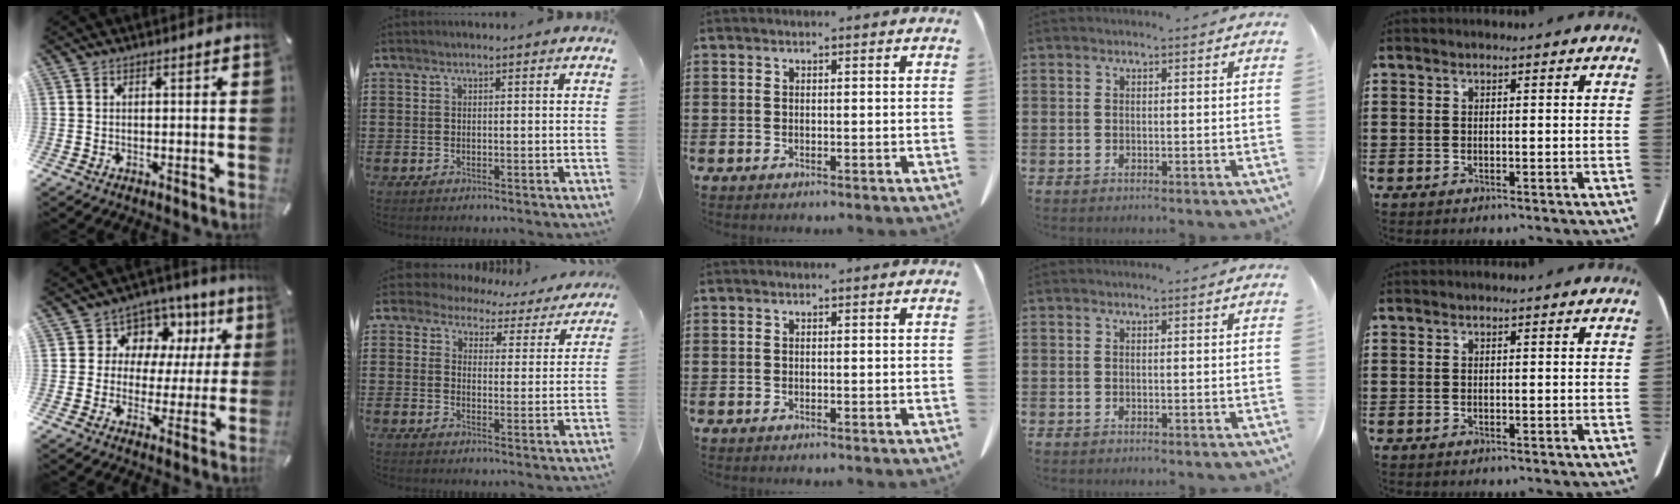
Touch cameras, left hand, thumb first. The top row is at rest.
{"thumb": {"total": 8.7, "force": [2.9, 8.0, 1.7], "torque": [-0.032, -0.029, 0.054]}, "index": {"total": 4.8, "force": [4.5, 1.6, 0.4], "torque": [-0.028, -0.027, 0.078]}}